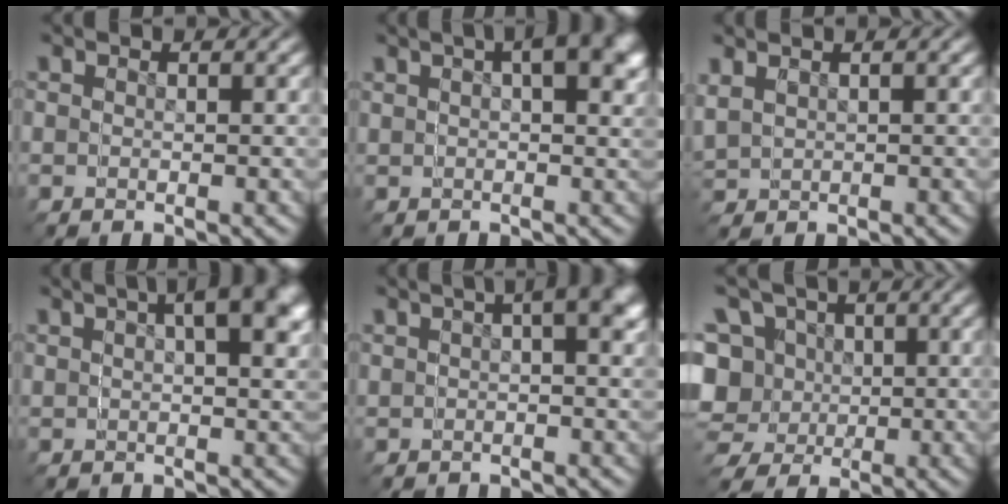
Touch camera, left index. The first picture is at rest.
{"total": 3.6, "force": [1.2, 1.4, 3.1], "torque": [-0.036, 0.014, 0.015]}
{"total": 1.7, "force": [0.4, 1.6, 0.4], "torque": [-0.026, -0.004, 0.015]}
{"total": 3.7, "force": [1.3, 1.1, 3.3], "torque": [-0.036, 0.020, 0.016]}
{"total": 3.2, "force": [0.6, 1.0, 3.0], "torque": [-0.047, 0.009, 0.009]}
{"total": 13.2, "force": [-0.3, 12.3, 4.8], "torque": [-0.127, -0.059, 0.007]}